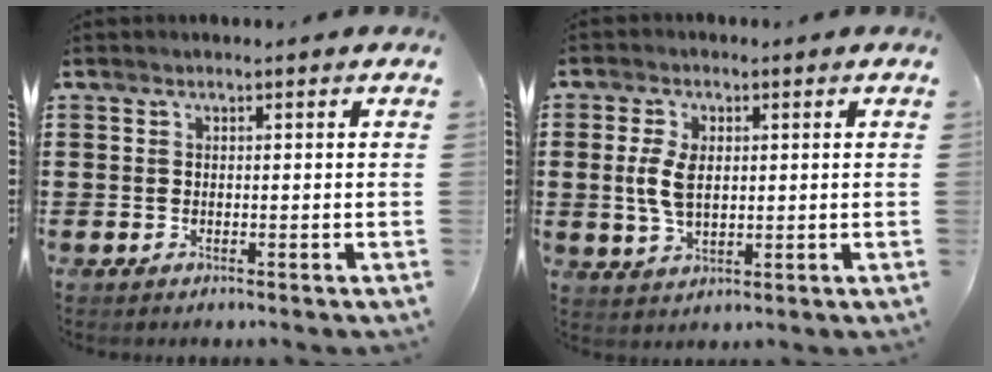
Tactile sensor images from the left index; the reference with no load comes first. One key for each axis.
{"total": 5.5, "fx": 0.7, "fy": 3.2, "fz": 4.4, "tx": -0.106, "ty": 0.007, "tz": 0.007}